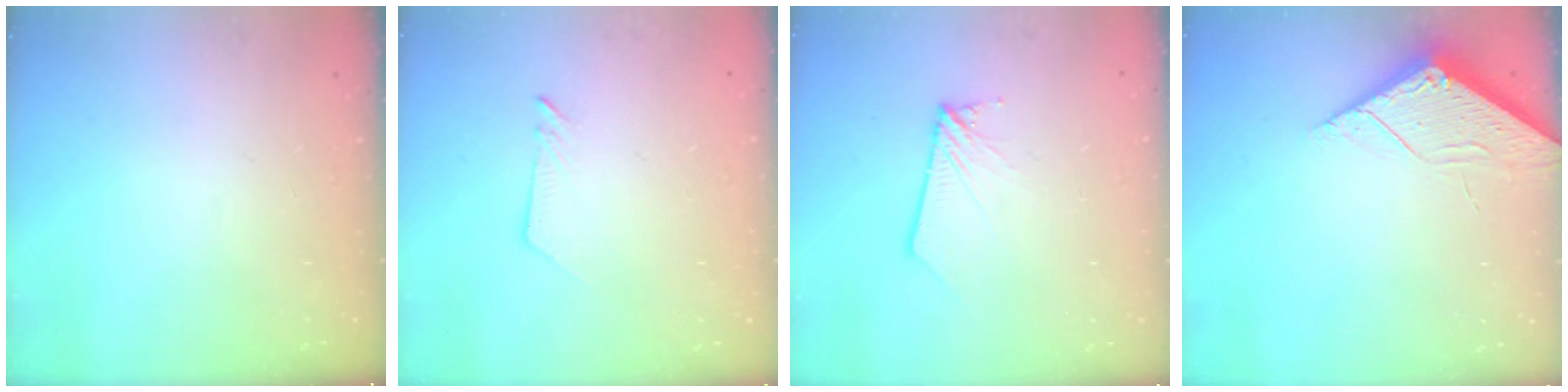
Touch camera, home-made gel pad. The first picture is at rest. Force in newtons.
{"total": 2.5, "press": 2.5, "slide": 0.2}
{"total": 2.8, "press": 2.8, "slide": 0.3}
{"total": 4.0, "press": 3.9, "slide": 0.4}